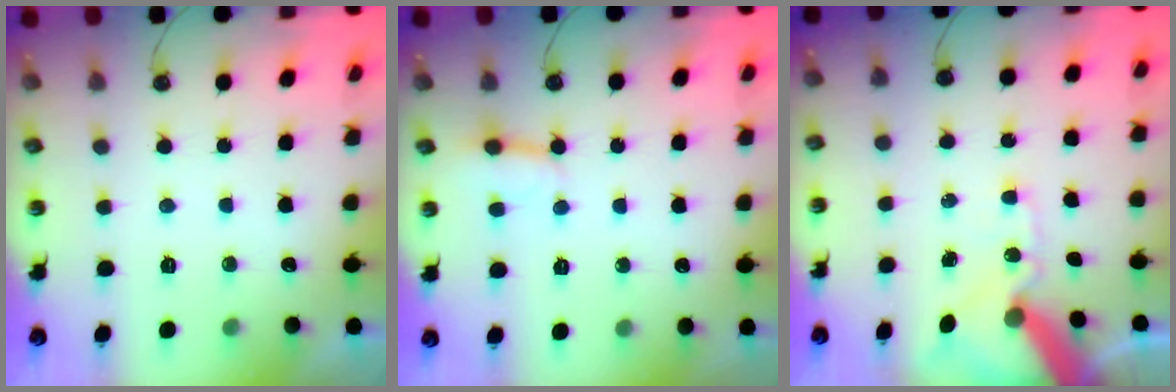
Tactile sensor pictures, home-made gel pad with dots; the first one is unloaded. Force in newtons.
{"total": 2.8, "press": 2.8, "slide": 0.2}
{"total": 13.2, "press": 13.1, "slide": 2.0}